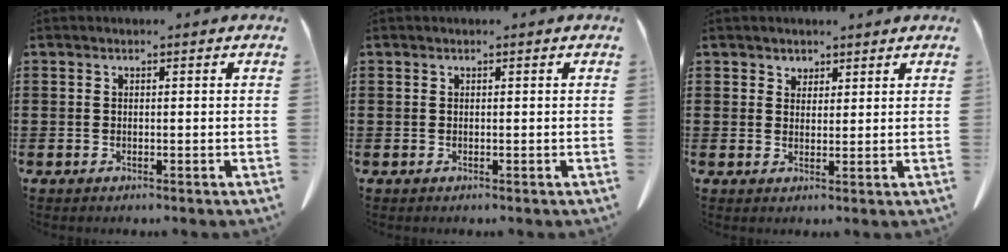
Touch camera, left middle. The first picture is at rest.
{"total": 0.0}
{"total": 2.2, "force": [1.8, 1.2, 0.0], "torque": [-0.005, 0.007, 0.035]}